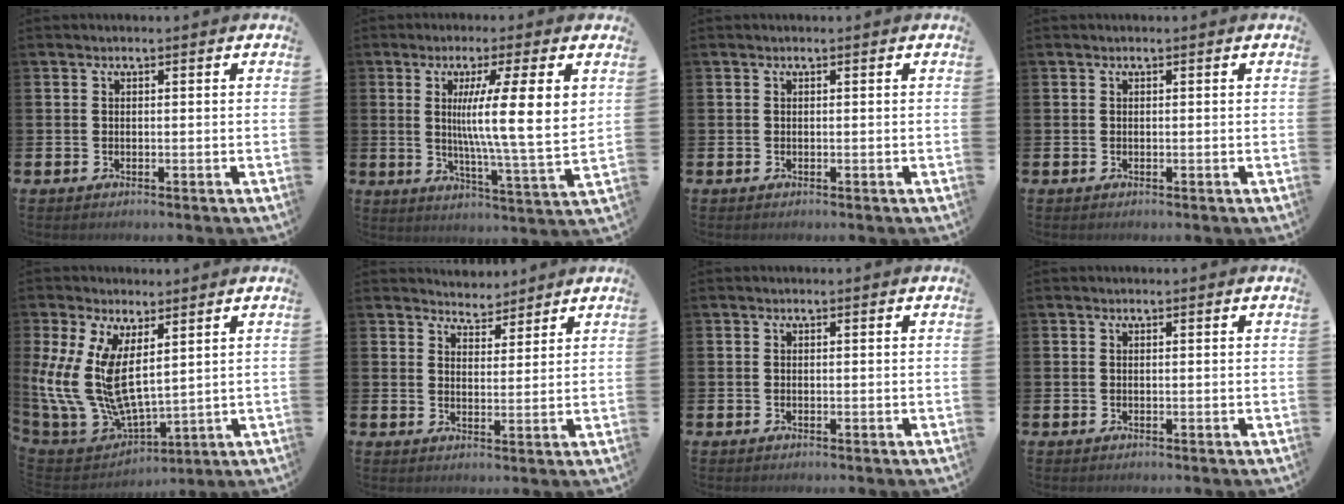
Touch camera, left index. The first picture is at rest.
{"total": 9.8, "force": [3.7, 0.2, 9.1], "torque": [-0.148, -0.034, 0.051]}
{"total": 0.0}
{"total": 0.0}
{"total": 11.1, "force": [3.8, 6.0, 8.6], "torque": [-0.214, -0.031, 0.075]}
{"total": 4.0, "force": [3.8, 1.1, -0.3], "torque": [-0.005, -0.019, 0.069]}
{"total": 0.0}
{"total": 0.0}